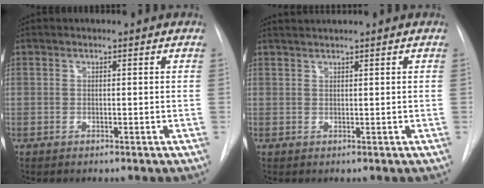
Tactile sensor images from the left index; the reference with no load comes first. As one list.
[{"total": 1.8, "force": [1.6, -0.5, 0.5], "torque": [-0.009, 0.012, 0.036]}]